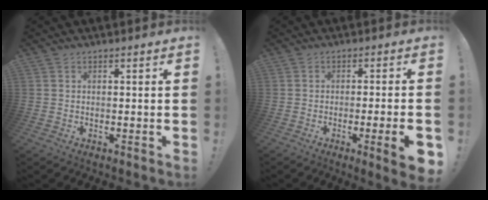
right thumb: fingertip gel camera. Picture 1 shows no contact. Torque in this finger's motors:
{"motor_torque": [0.58, 0.42, 0.35, -0.33, 0.01]}